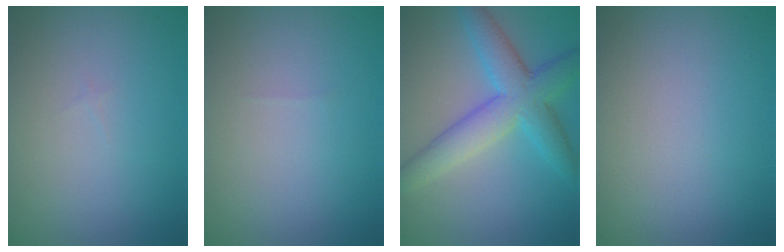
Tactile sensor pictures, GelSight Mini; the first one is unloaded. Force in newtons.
{"total": 0.0}
{"total": 6.4, "press": 6.4, "slide": 0.1}
{"total": 0.0}